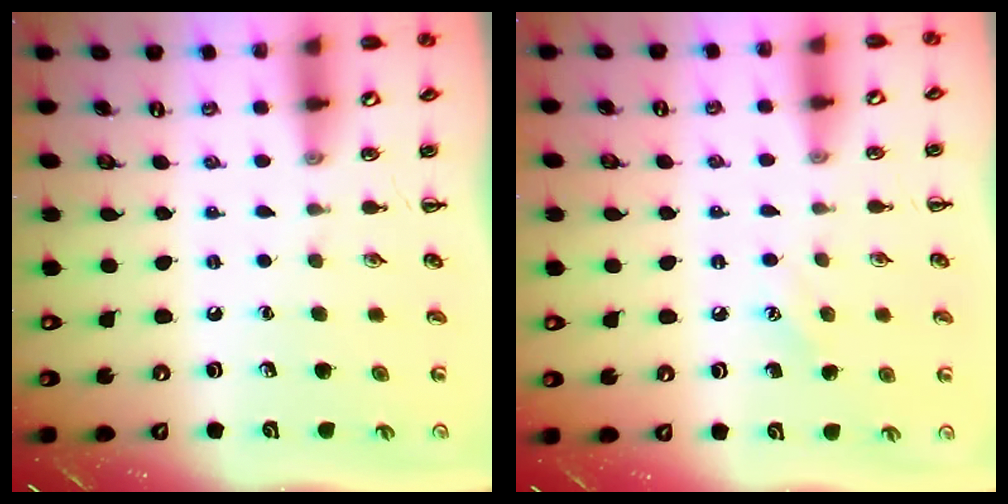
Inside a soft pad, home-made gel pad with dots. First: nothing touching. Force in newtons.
{"total": 5.4, "press": 5.2, "slide": 1.3}